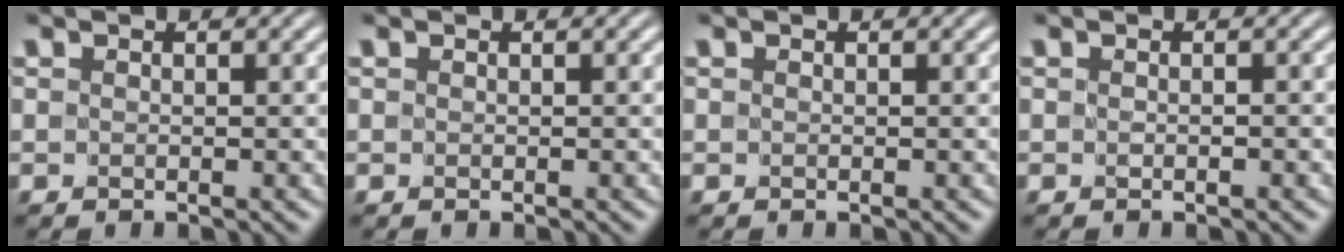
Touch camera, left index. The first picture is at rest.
{"total": 0.0}
{"total": 0.0}
{"total": 0.0}